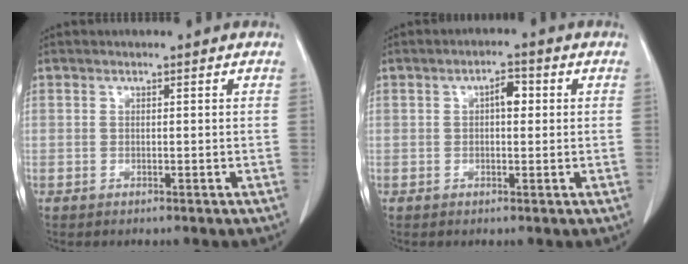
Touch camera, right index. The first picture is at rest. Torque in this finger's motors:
{"motor_torque": [0.33, 0.06, 0.07, 0.03]}